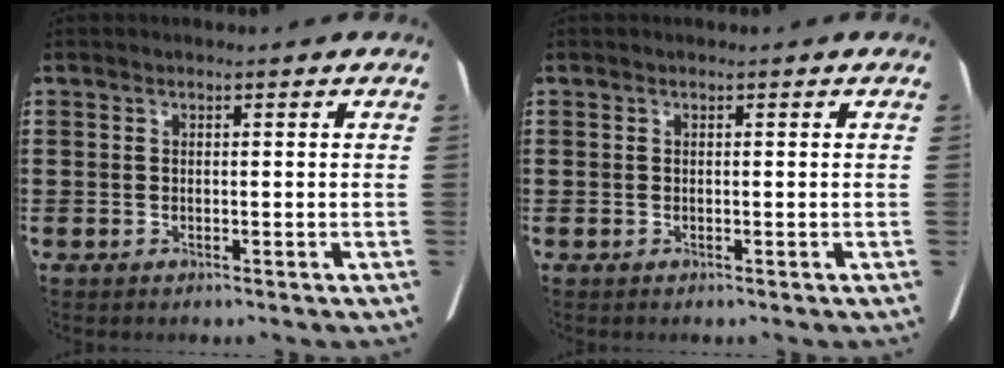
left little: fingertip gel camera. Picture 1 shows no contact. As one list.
[{"total": 0.0}]